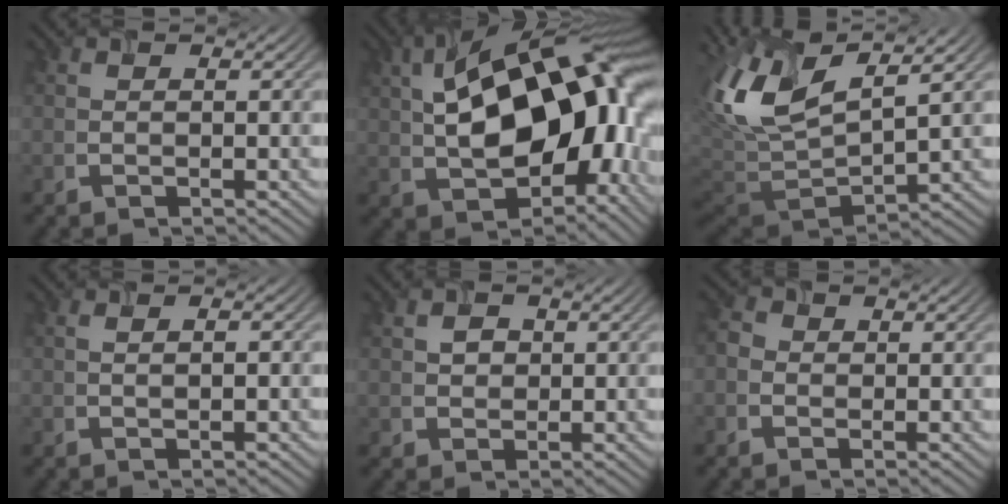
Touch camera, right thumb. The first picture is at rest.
{"total": 19.8, "force": [2.5, 11.4, 16.0], "torque": [-0.248, 0.007, 0.036]}
{"total": 11.9, "force": [4.3, 5.3, 9.8], "torque": [-0.236, 0.005, 0.075]}
{"total": 1.6, "force": [0.2, 0.6, 1.5], "torque": [-0.014, -0.005, 0.006]}
{"total": 2.0, "force": [0.4, 1.7, 0.9], "torque": [-0.020, -0.002, 0.006]}
{"total": 1.9, "force": [-0.5, 1.8, 0.7], "torque": [-0.016, 0.001, -0.016]}